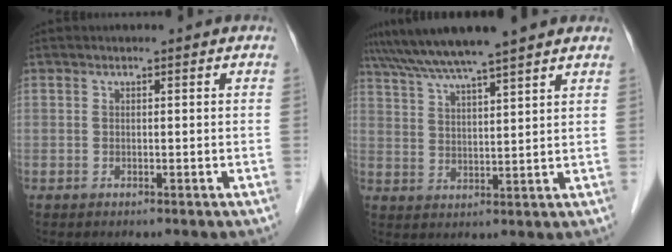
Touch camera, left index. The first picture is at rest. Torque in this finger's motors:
{"motor_torque": [1.07, -1.08, 0.67, 0.21]}